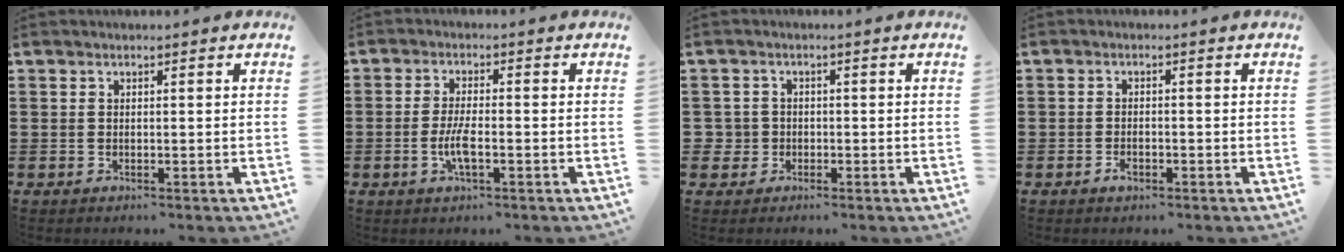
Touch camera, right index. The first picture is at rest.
{"total": 4.2, "force": [-1.2, 0.9, 4.0], "torque": [-0.090, -0.007, -0.026]}
{"total": 2.6, "force": [-1.1, 2.3, 0.5], "torque": [-0.029, -0.002, -0.027]}
{"total": 1.5, "force": [-0.8, 0.7, 1.1], "torque": [-0.023, -0.004, -0.015]}